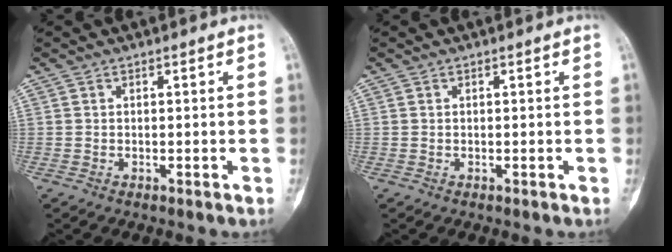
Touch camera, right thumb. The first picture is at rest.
{"total": 0.0}